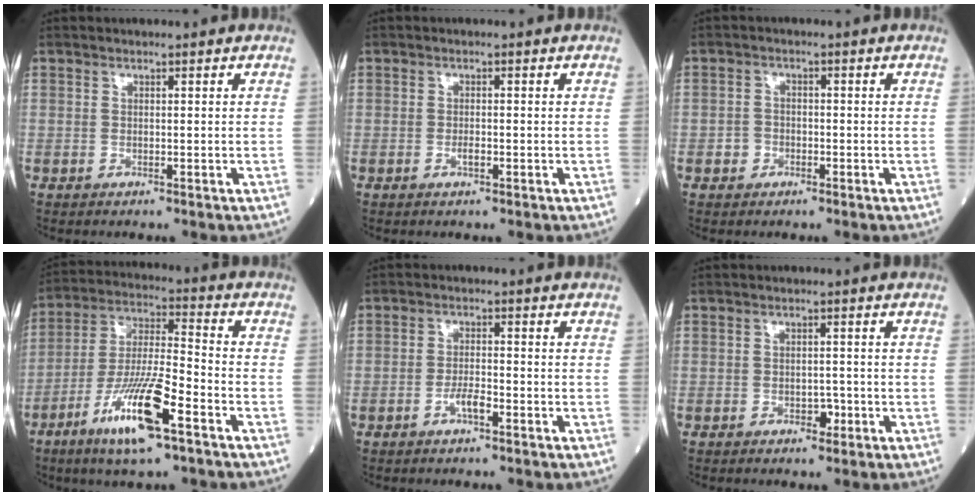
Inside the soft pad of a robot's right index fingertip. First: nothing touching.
{"total": 1.3, "force": [-0.5, 0.4, 1.1], "torque": [-0.020, 0.001, -0.009]}
{"total": 2.2, "force": [-1.1, 1.8, 0.6], "torque": [-0.009, 0.007, -0.022]}
{"total": 13.9, "force": [-7.3, 1.6, 11.7], "torque": [-0.228, -0.018, -0.134]}
{"total": 2.5, "force": [-1.4, 0.6, 2.0], "torque": [-0.036, 0.002, -0.027]}
{"total": 1.8, "force": [-0.9, 1.1, 1.2], "torque": [-0.011, 0.004, -0.011]}